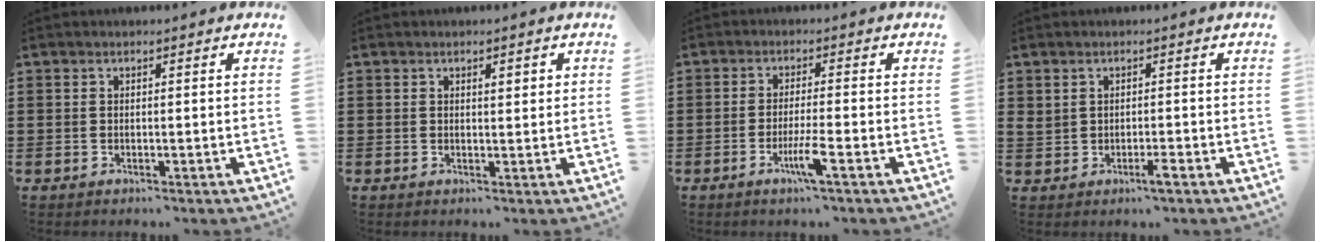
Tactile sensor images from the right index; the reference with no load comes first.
{"total": 1.3, "force": [0.6, 0.5, 1.1], "torque": [-0.020, 0.006, 0.009]}
{"total": 4.7, "force": [-2.3, -0.1, 4.1], "torque": [-0.080, -0.018, -0.042]}
{"total": 2.3, "force": [-0.5, 1.0, 2.0], "torque": [-0.045, -0.001, -0.012]}